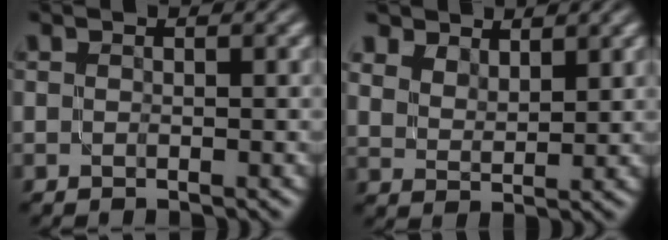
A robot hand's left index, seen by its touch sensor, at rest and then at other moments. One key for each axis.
{"total": 4.3, "fx": 3.6, "fy": 2.0, "fz": 1.2, "tx": -0.041, "ty": -0.009, "tz": 0.072}